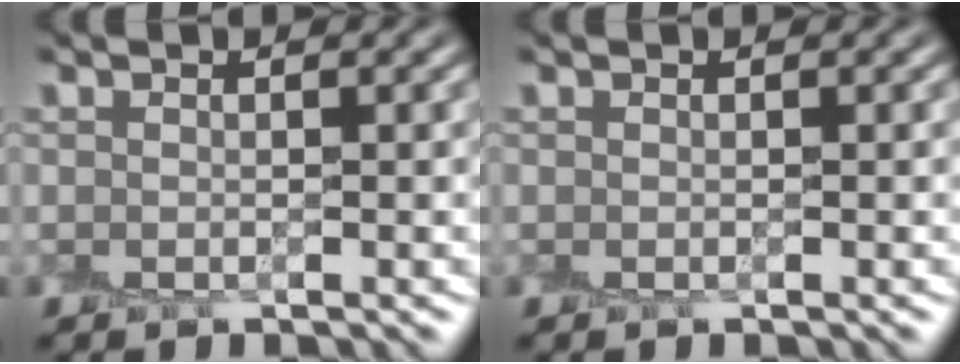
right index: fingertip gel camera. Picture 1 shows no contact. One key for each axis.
{"total": 0.0}